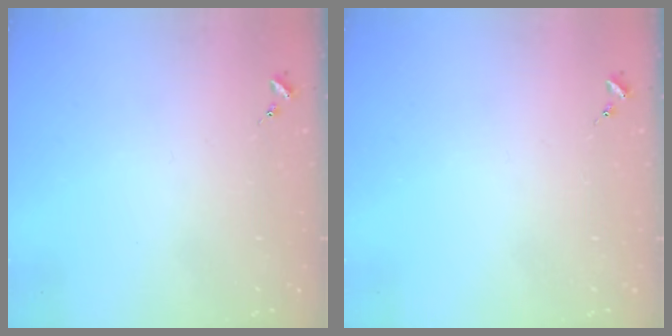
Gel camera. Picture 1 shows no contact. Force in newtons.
{"total": 0.0}